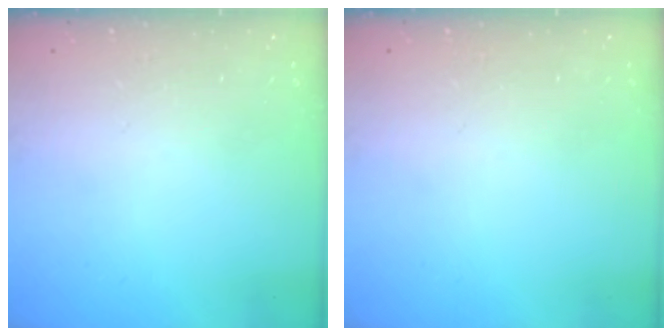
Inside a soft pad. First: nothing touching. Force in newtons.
{"total": 0.0}